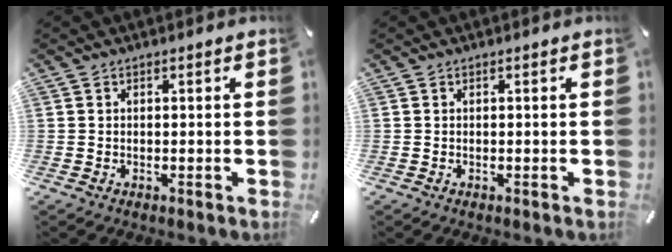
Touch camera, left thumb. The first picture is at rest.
{"total": 0.0}